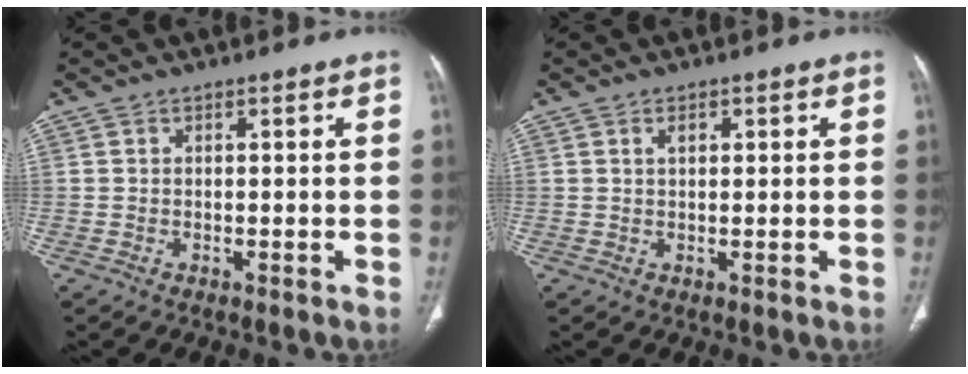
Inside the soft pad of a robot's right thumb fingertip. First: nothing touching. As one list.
[{"total": 1.7, "force": [0.8, 0.9, 1.3], "torque": [-0.017, -0.001, 0.013]}]